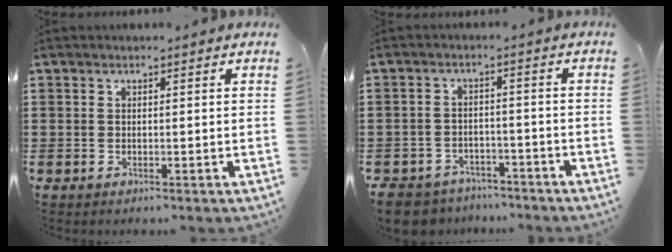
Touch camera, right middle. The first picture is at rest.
{"total": 4.9, "force": [-4.8, 1.2, 0.1], "torque": [-0.016, 0.006, -0.100]}